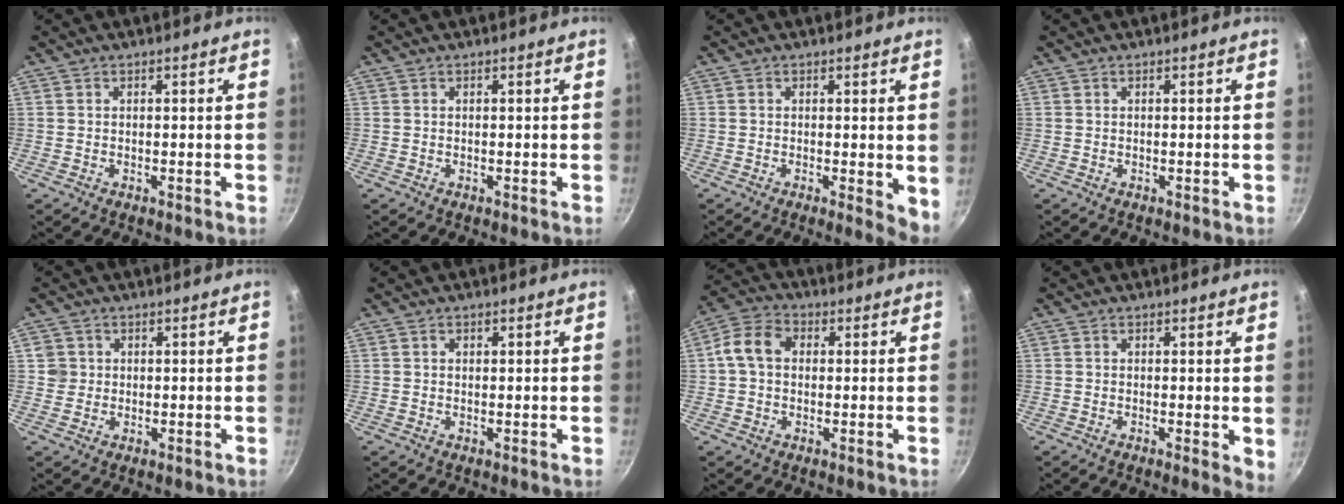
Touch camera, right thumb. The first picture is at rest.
{"total": 0.0}
{"total": 4.0, "force": [0.0, 1.2, 3.8], "torque": [-0.050, -0.010, -0.002]}
{"total": 0.0}
{"total": 2.7, "force": [0.5, 2.6, 0.1], "torque": [0.015, 0.003, 0.008]}
{"total": 0.8, "force": [0.3, 0.6, 0.5], "torque": [-0.003, 0.000, 0.003]}
{"total": 7.8, "force": [0.9, 5.8, 5.1], "torque": [-0.094, 0.025, 0.009]}
{"total": 3.1, "force": [0.0, 0.9, 3.0], "torque": [-0.041, -0.010, -0.004]}